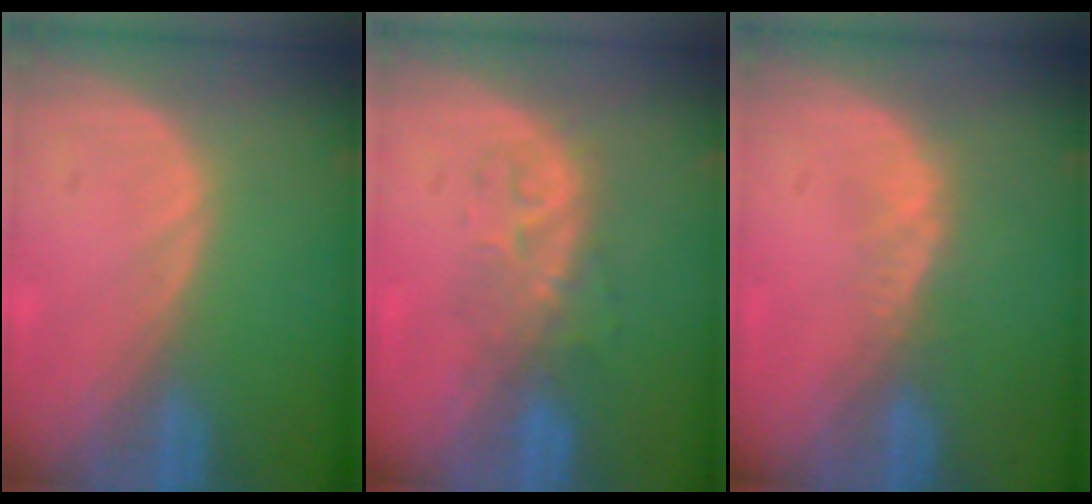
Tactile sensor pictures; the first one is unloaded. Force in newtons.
{"total": 4.6, "press": 4.5, "slide": 1.1}
{"total": 2.1, "press": 1.5, "slide": 1.4}